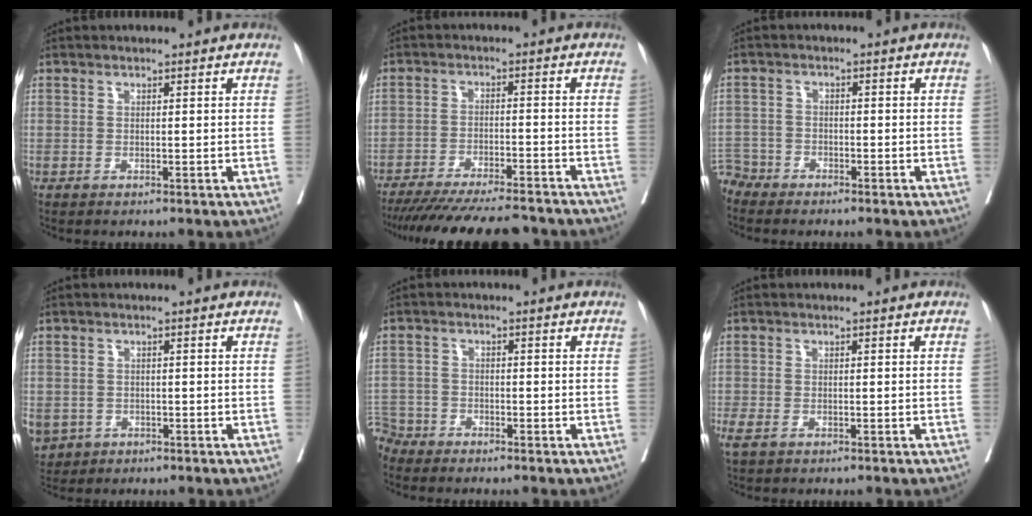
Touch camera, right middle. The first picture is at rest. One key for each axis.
{"total": 18.9, "fx": -17.1, "fy": 2.3, "fz": 7.7, "tx": -0.128, "ty": -0.030, "tz": -0.241}
{"total": 4.0, "fx": -3.5, "fy": 1.6, "fz": -0.8, "tx": 0.015, "ty": -0.001, "tz": -0.074}
{"total": 7.9, "fx": -3.7, "fy": 6.5, "fz": 2.7, "tx": -0.078, "ty": -0.001, "tz": -0.053}
{"total": 4.7, "fx": -4.2, "fy": 1.9, "fz": -0.8, "tx": 0.017, "ty": -0.004, "tz": -0.088}
{"total": 4.0, "fx": -2.6, "fy": 1.7, "fz": 2.6, "tx": -0.063, "ty": -0.008, "tz": -0.041}